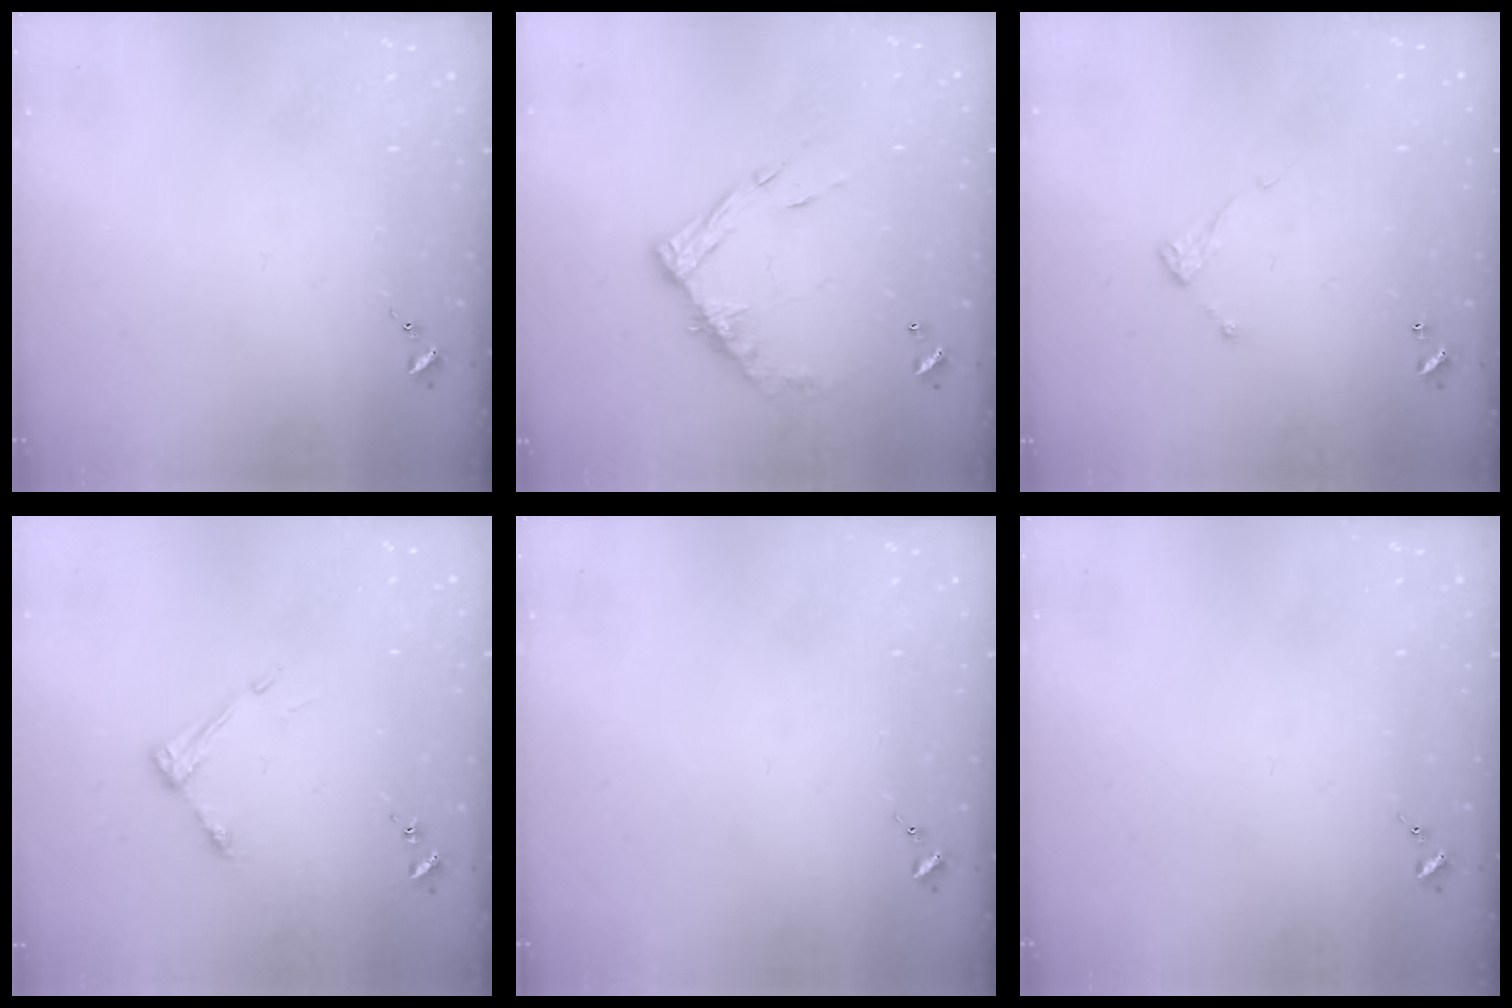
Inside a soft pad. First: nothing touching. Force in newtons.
{"total": 13.3, "press": 13.3, "slide": 1.1}
{"total": 5.3, "press": 5.3, "slide": 0.4}
{"total": 6.4, "press": 6.4, "slide": 0.4}
{"total": 0.0}
{"total": 0.0}